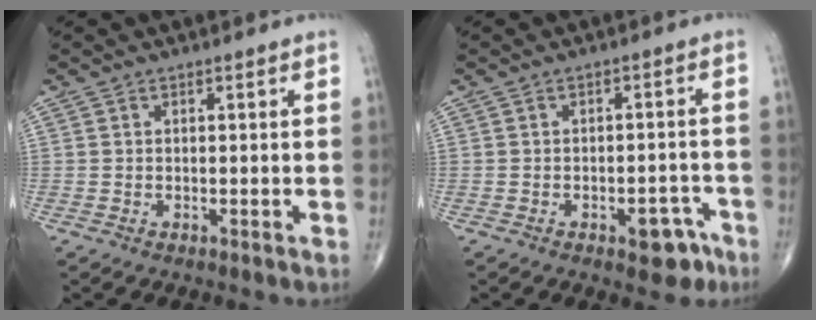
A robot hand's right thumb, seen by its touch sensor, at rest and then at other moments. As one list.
[{"total": 5.6, "force": [-3.2, 2.8, 3.6], "torque": [-0.021, 0.027, -0.035]}]